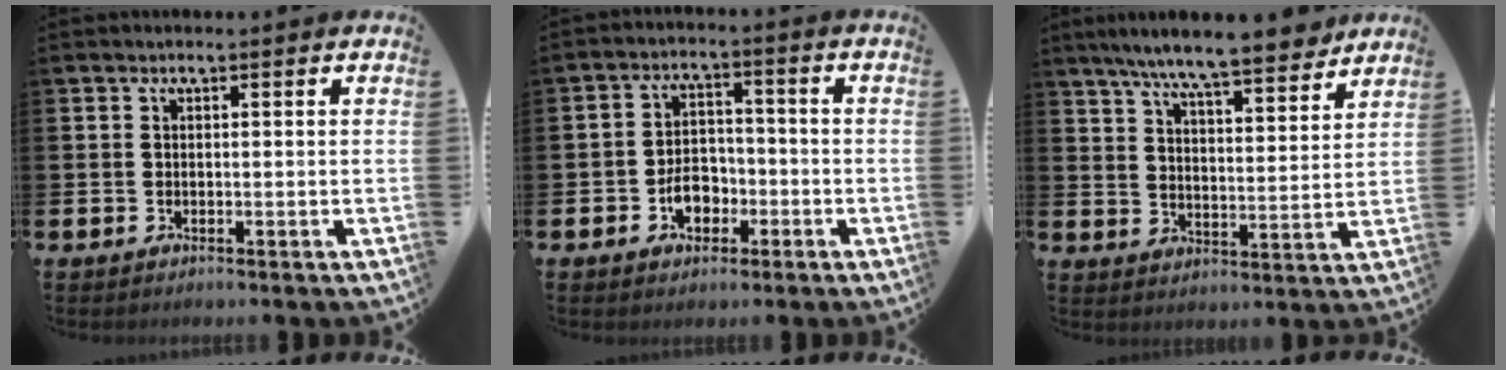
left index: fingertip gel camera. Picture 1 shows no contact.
{"total": 4.6, "force": [-1.9, 3.3, 2.6], "torque": [-0.034, 0.004, -0.041]}
{"total": 8.9, "force": [8.2, 0.4, 3.4], "torque": [-0.077, -0.050, 0.141]}